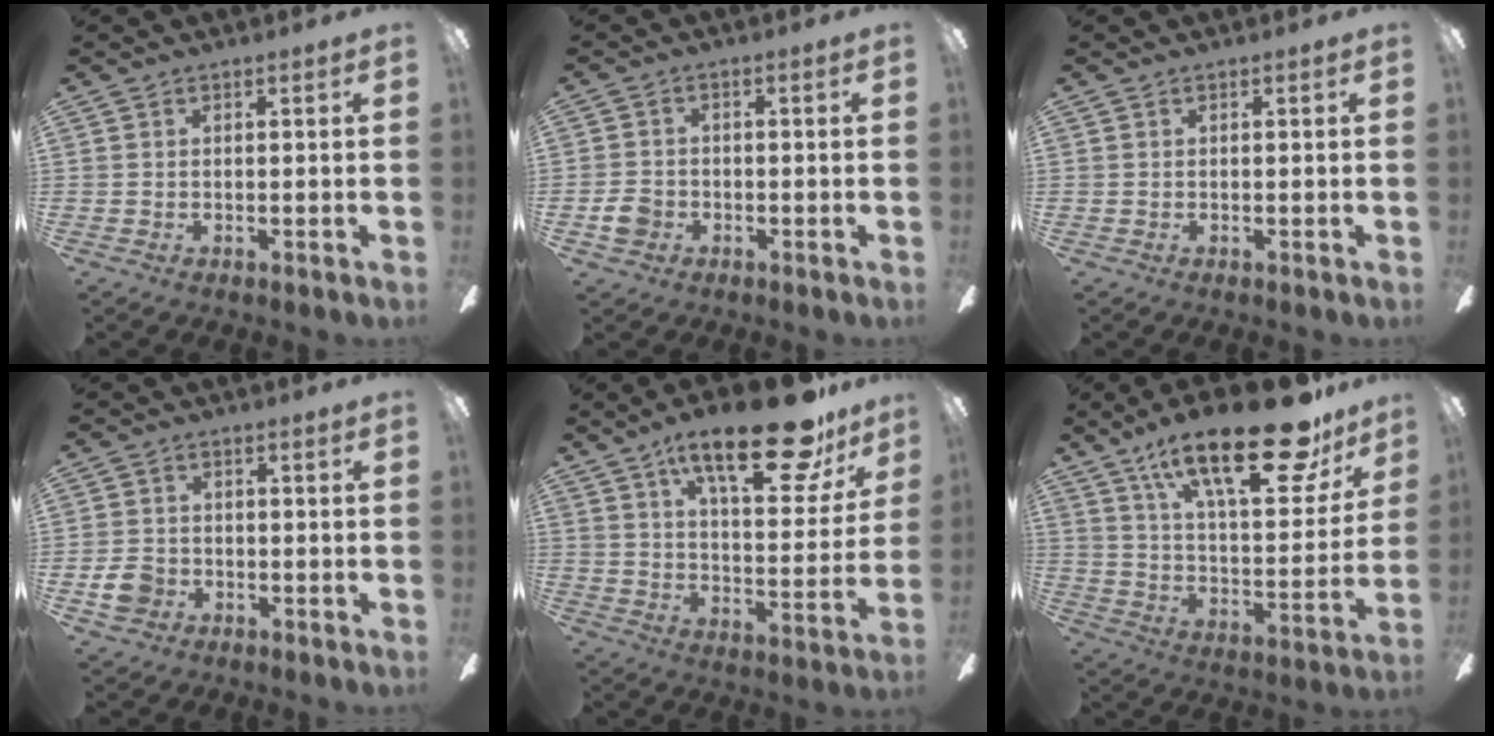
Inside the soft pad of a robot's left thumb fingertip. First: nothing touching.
{"total": 4.3, "force": [-1.6, 3.4, 1.9], "torque": [-0.043, 0.007, -0.030]}
{"total": 0.0}
{"total": 5.4, "force": [-2.1, 4.4, 2.5], "torque": [-0.050, 0.009, -0.041]}
{"total": 23.5, "force": [15.5, 7.5, 16.0], "torque": [-0.240, -0.086, 0.246]}
{"total": 27.6, "force": [18.2, 9.1, 18.6], "torque": [-0.285, -0.109, 0.295]}